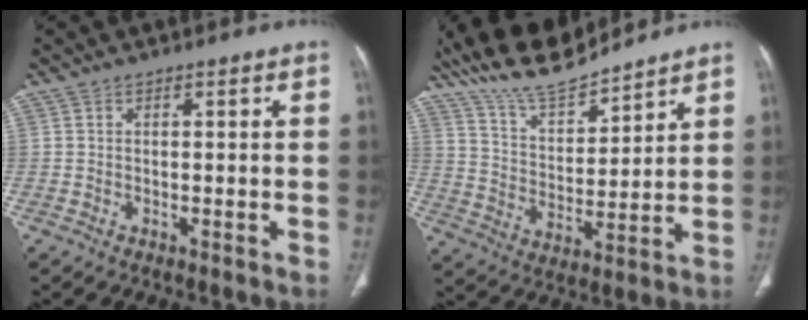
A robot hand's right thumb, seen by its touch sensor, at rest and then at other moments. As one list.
[{"total": 14.5, "force": [13.1, 3.0, 5.3], "torque": [-0.081, -0.061, 0.250]}]